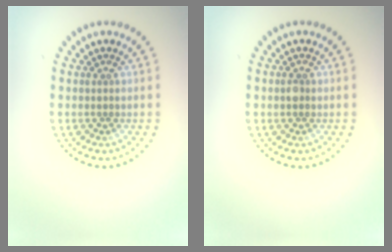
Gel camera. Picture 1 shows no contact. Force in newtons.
{"total": 0.9, "press": 0.9, "slide": 0.1}